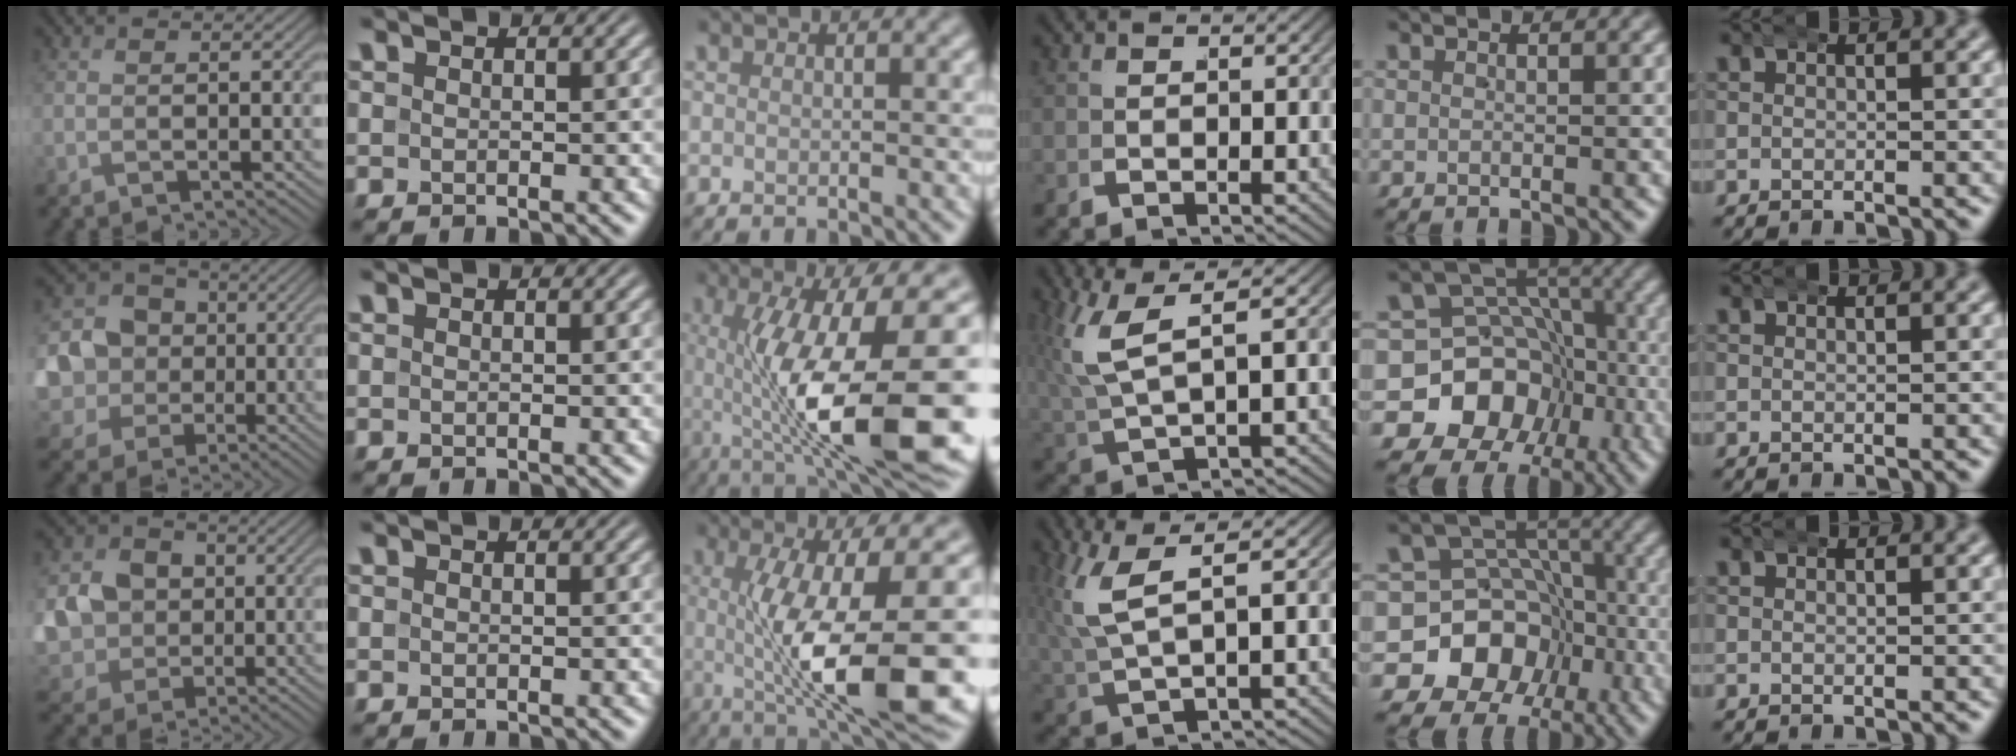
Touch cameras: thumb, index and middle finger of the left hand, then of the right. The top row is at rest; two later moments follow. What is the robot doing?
{"motion": "wrap", "object": "arm wrap"}